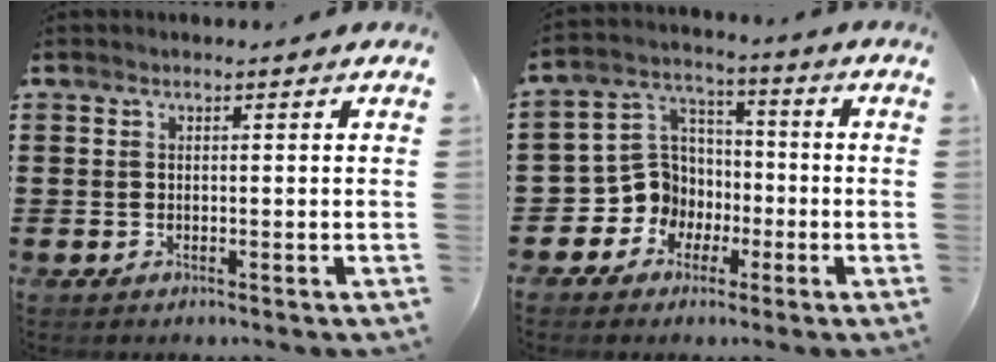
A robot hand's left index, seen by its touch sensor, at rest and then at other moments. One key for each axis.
{"total": 8.3, "fx": -2.1, "fy": 7.9, "fz": 1.8, "tx": -0.092, "ty": -0.001, "tz": -0.044}